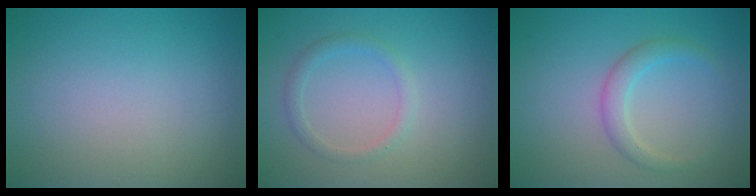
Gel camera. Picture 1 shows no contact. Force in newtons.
{"total": 1.4, "press": 1.4, "slide": 0.1}
{"total": 2.1, "press": 2.1, "slide": 0.1}